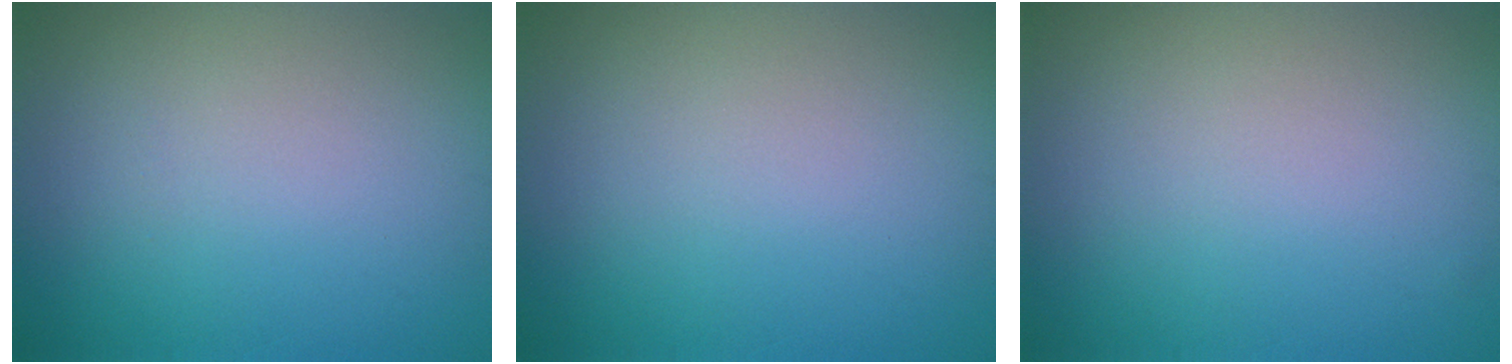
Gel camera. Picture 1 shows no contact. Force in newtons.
{"total": 0.0}
{"total": 0.0}